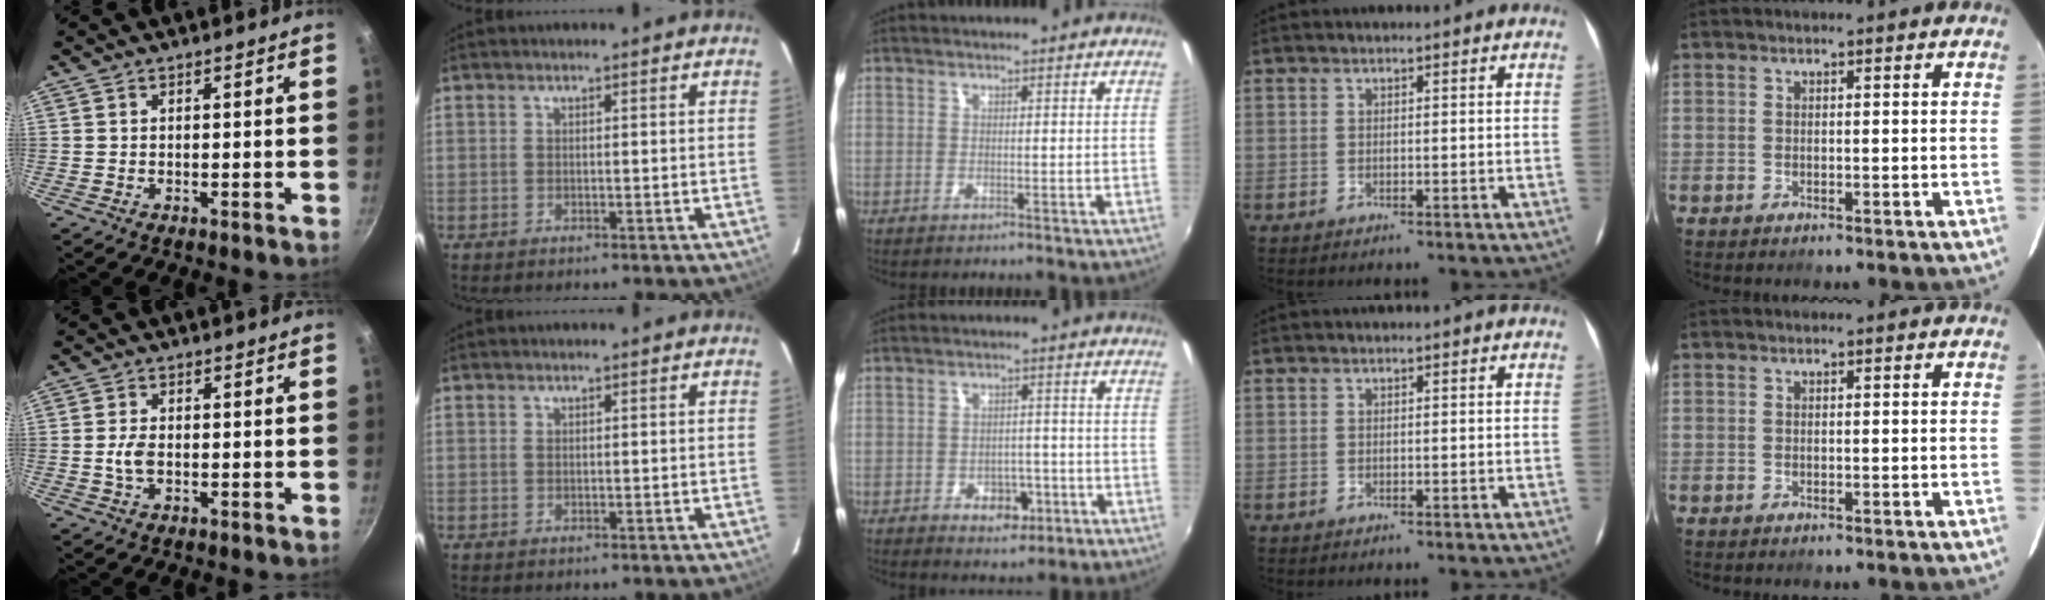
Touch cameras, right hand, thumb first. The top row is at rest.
{"thumb": {"total": 3.2, "force": [-0.5, 1.9, 2.5], "torque": [-0.051, 0.007, -0.012]}, "middle": {"total": 5.4, "force": [-2.6, 3.9, 2.6], "torque": [-0.050, 0.000, -0.026]}}